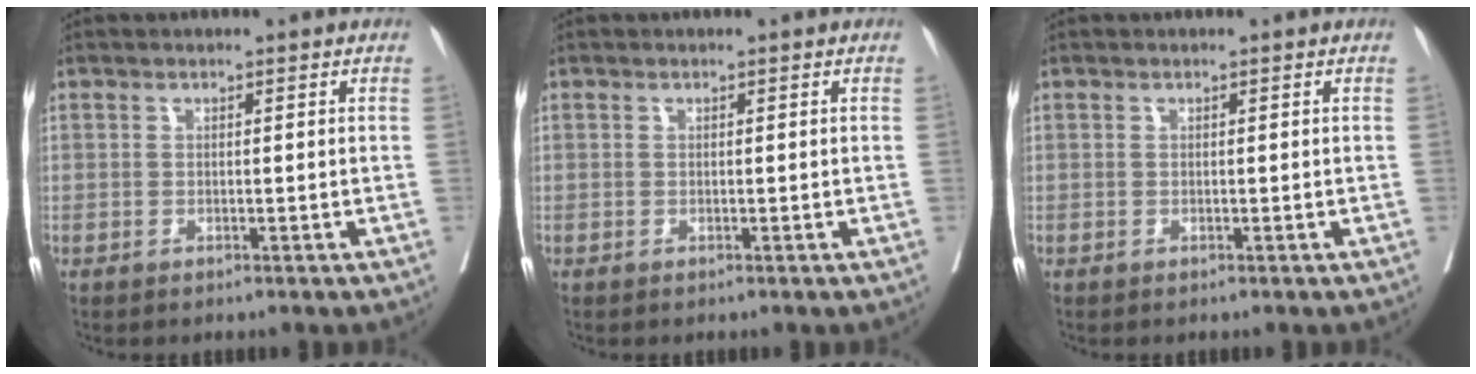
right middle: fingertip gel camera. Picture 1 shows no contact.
{"total": 0.0}
{"total": 0.0}